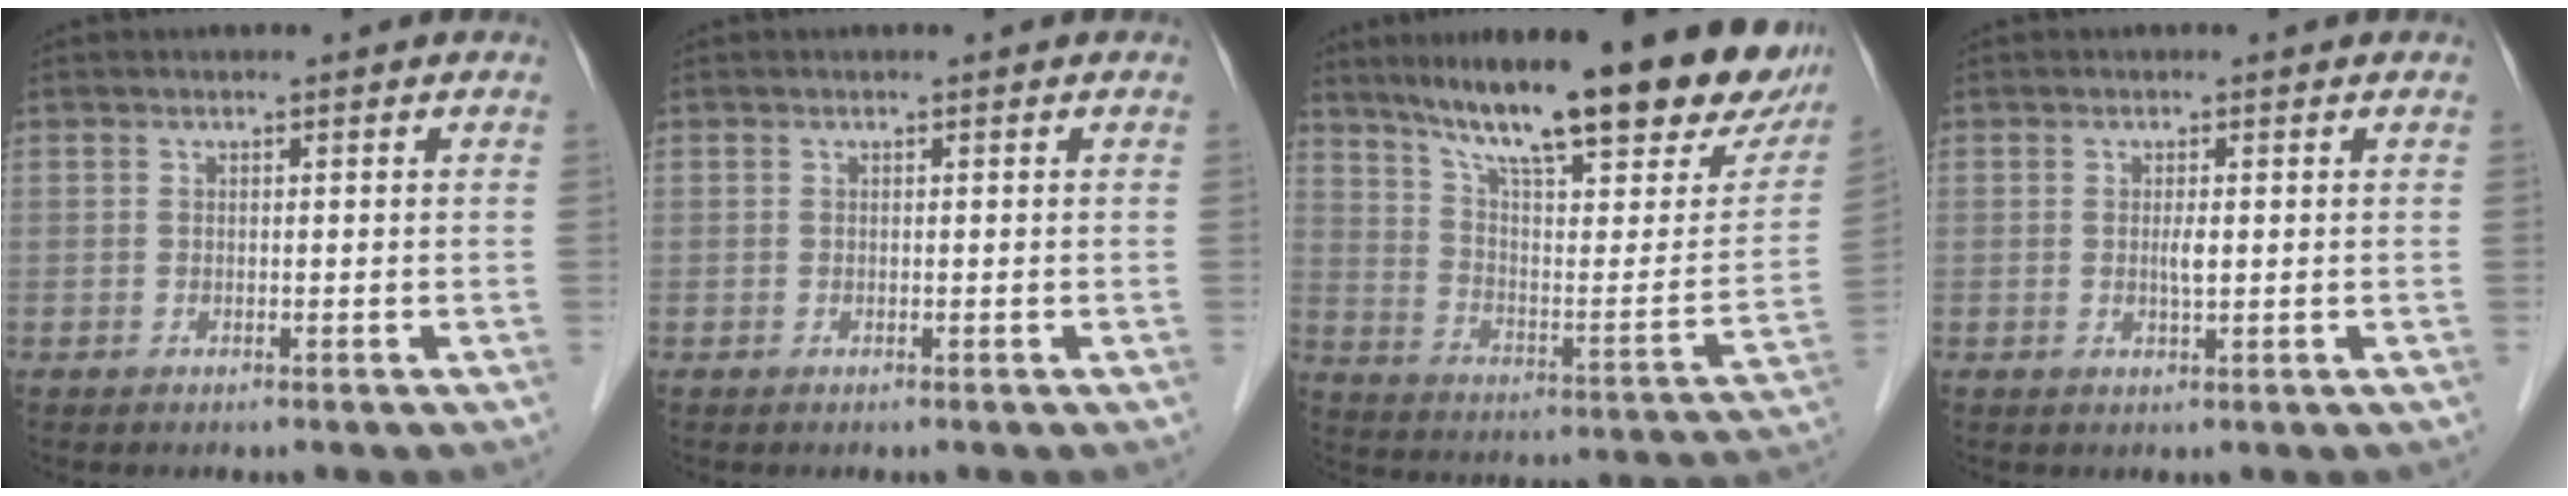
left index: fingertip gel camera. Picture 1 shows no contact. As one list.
[{"total": 0.0}, {"total": 28.1, "force": [21.9, 5.1, 16.8], "torque": [-0.254, -0.036, 0.298]}, {"total": 1.6, "force": [-0.2, 0.2, 1.5], "torque": [-0.030, -0.005, -0.003]}]